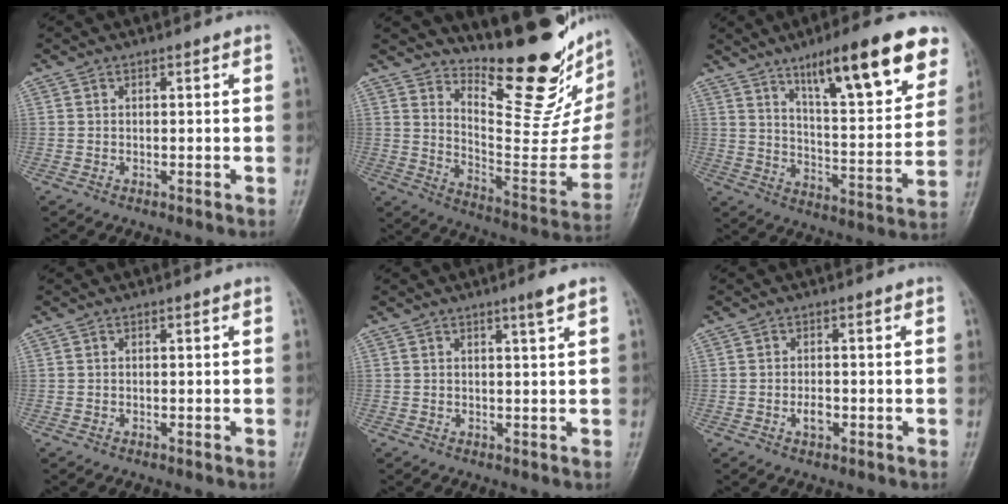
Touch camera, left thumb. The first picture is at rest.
{"total": 26.1, "force": [18.4, 7.8, 16.8], "torque": [-0.203, -0.141, 0.273]}
{"total": 20.0, "force": [12.0, 4.9, 15.1], "torque": [-0.186, -0.045, 0.189]}
{"total": 0.0}
{"total": 2.2, "force": [1.4, -0.3, 1.7], "torque": [-0.030, -0.011, 0.024]}
{"total": 2.2, "force": [-0.7, 1.3, 1.7], "torque": [-0.027, 0.003, -0.013]}